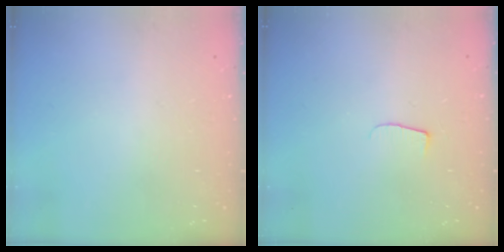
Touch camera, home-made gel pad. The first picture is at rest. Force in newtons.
{"total": 4.3, "press": 4.3, "slide": 0.5}